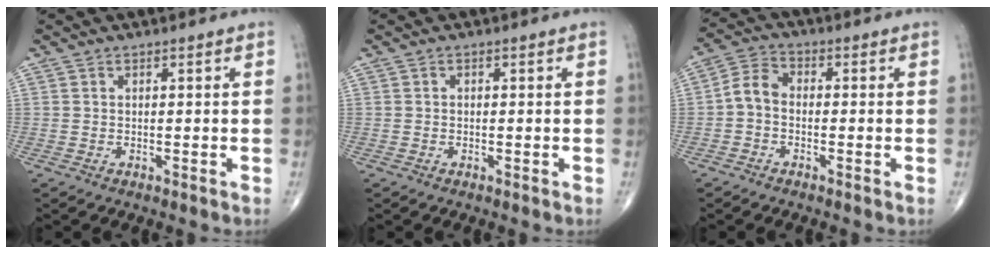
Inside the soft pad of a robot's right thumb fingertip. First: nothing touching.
{"total": 0.0}
{"total": 4.8, "force": [-1.1, 3.3, 3.2], "torque": [-0.054, 0.020, -0.036]}